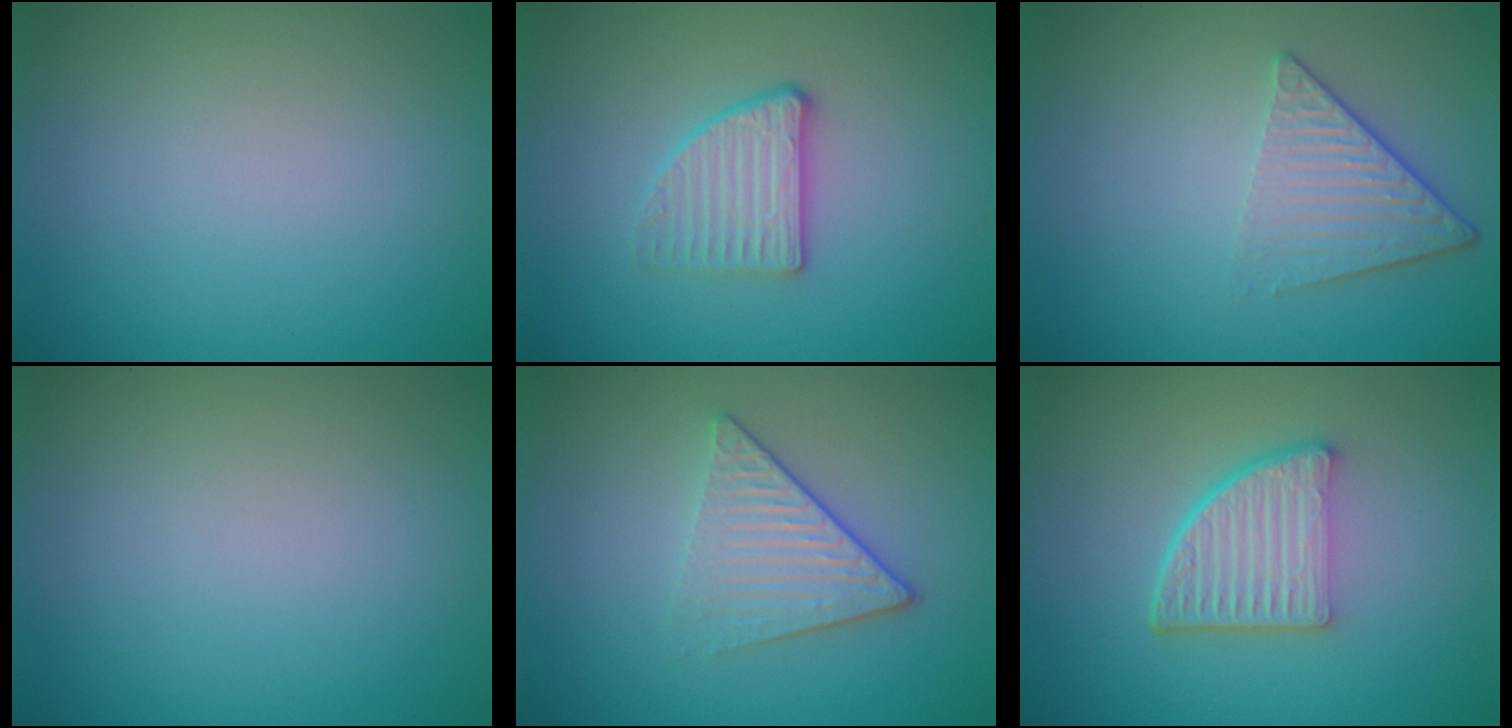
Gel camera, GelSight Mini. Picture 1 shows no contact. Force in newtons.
{"total": 2.9, "press": 2.5, "slide": 1.4}
{"total": 3.6, "press": 2.6, "slide": 2.4}
{"total": 0.0}
{"total": 3.8, "press": 3.0, "slide": 2.4}
{"total": 5.4, "press": 3.9, "slide": 3.8}